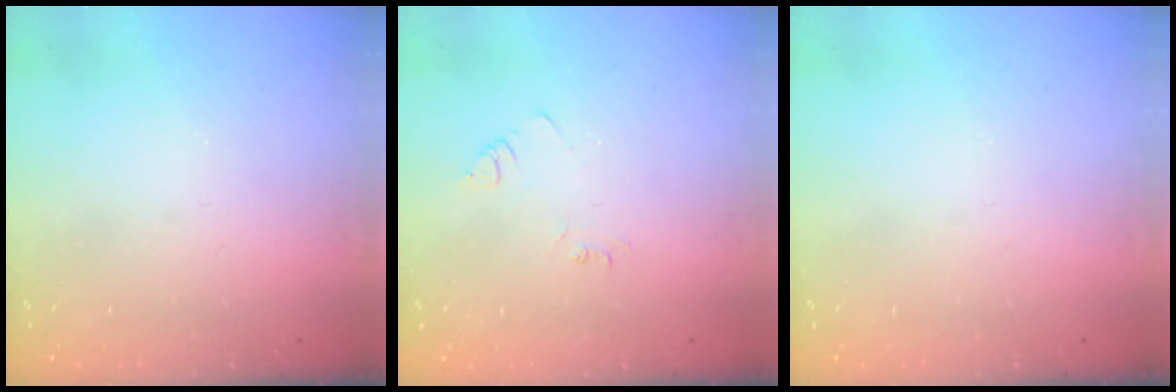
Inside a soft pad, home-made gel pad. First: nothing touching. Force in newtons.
{"total": 3.0, "press": 3.0, "slide": 0.4}
{"total": 0.0}